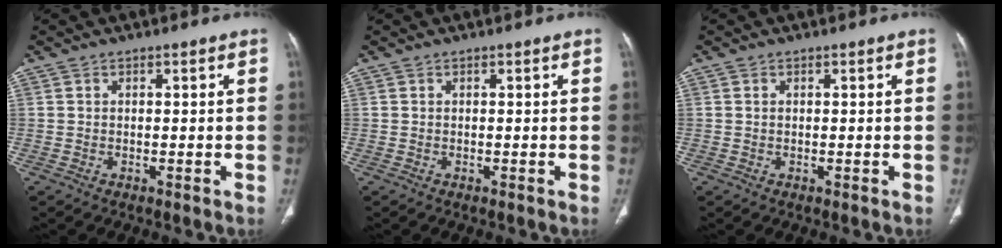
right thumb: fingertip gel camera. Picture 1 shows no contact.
{"total": 0.0}
{"total": 0.0}